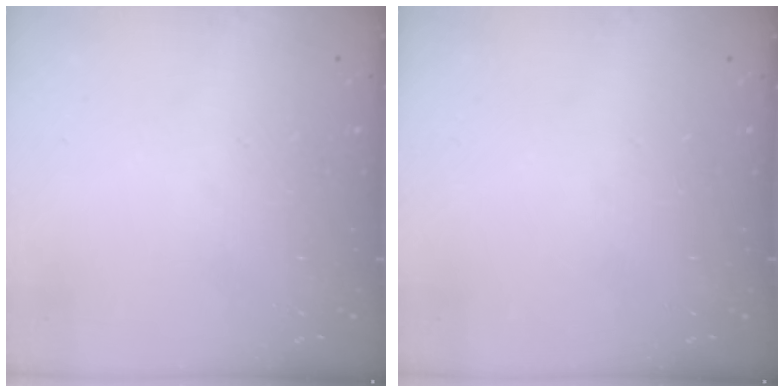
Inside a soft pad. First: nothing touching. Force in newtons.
{"total": 0.0}